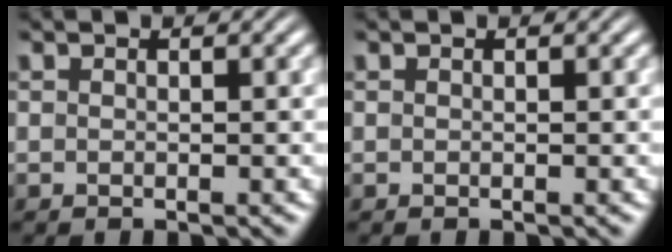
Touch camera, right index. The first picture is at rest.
{"total": 0.0}